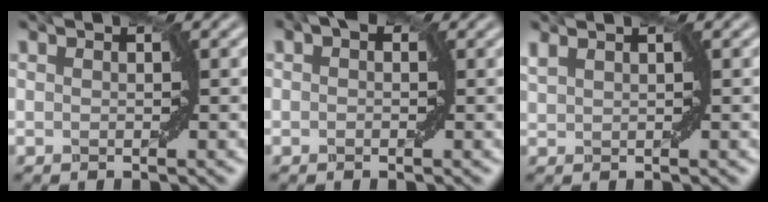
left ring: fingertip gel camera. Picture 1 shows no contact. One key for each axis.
{"total": 1.4, "fx": 0.5, "fy": 0.9, "fz": 1.0, "tx": -0.006, "ty": 0.006, "tz": -0.004}
{"total": 1.1, "fx": 0.9, "fy": 0.3, "fz": 0.6, "tx": -0.013, "ty": 0.004, "tz": 0.020}